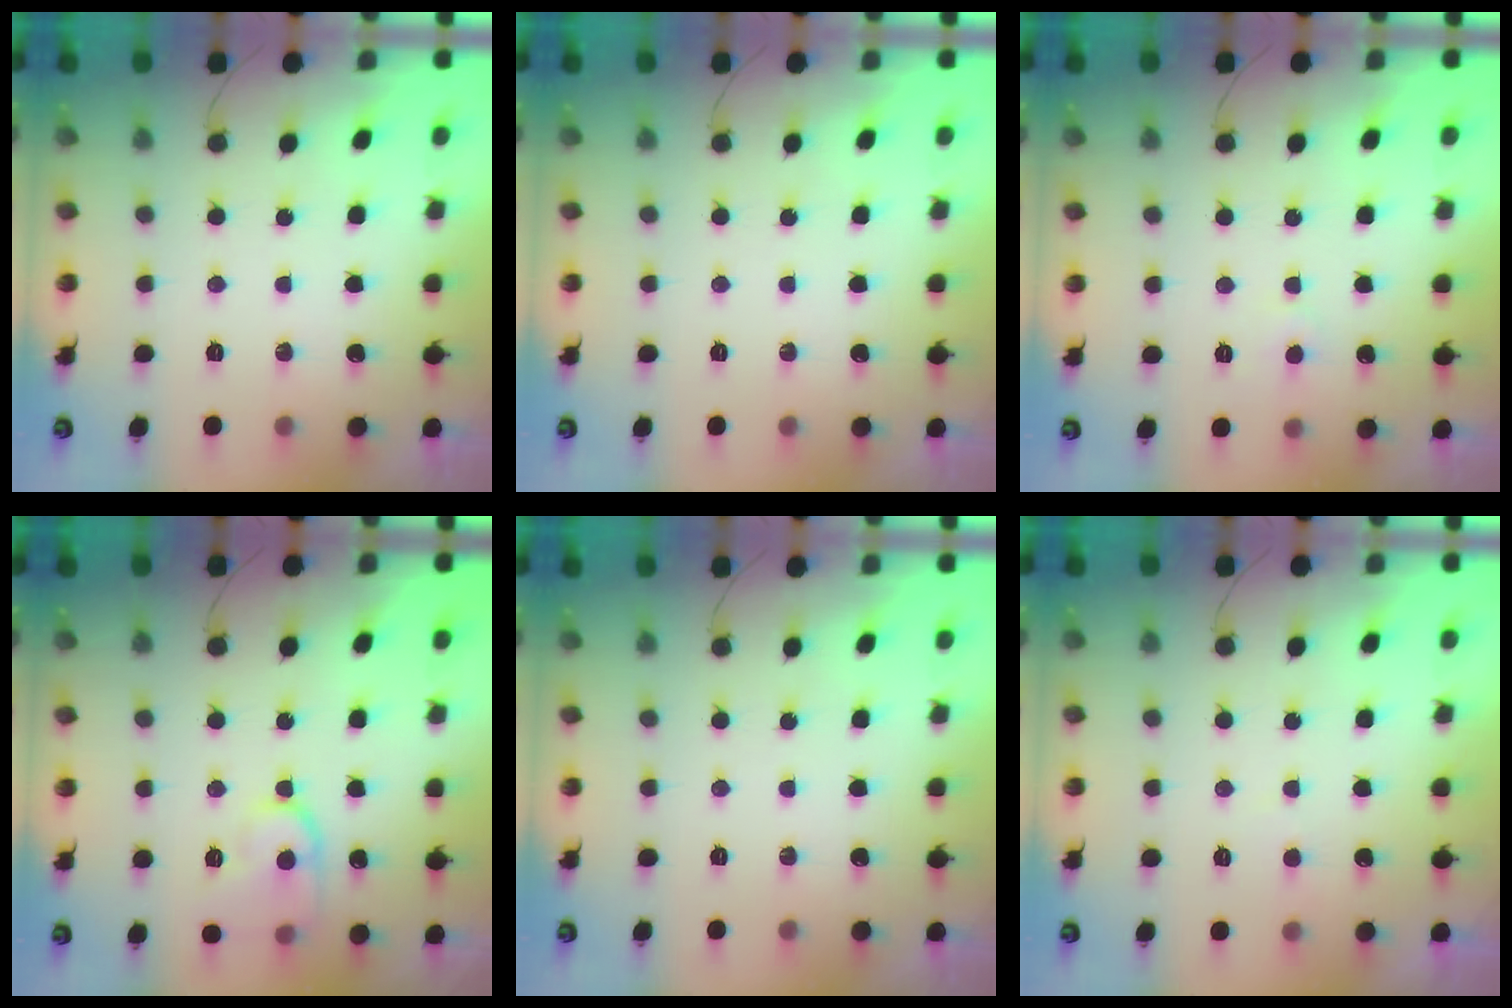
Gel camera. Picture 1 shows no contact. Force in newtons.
{"total": 0.0}
{"total": 2.8, "press": 2.8, "slide": 0.3}
{"total": 12.2, "press": 12.1, "slide": 1.2}
{"total": 0.0}
{"total": 2.4, "press": 2.4, "slide": 0.4}